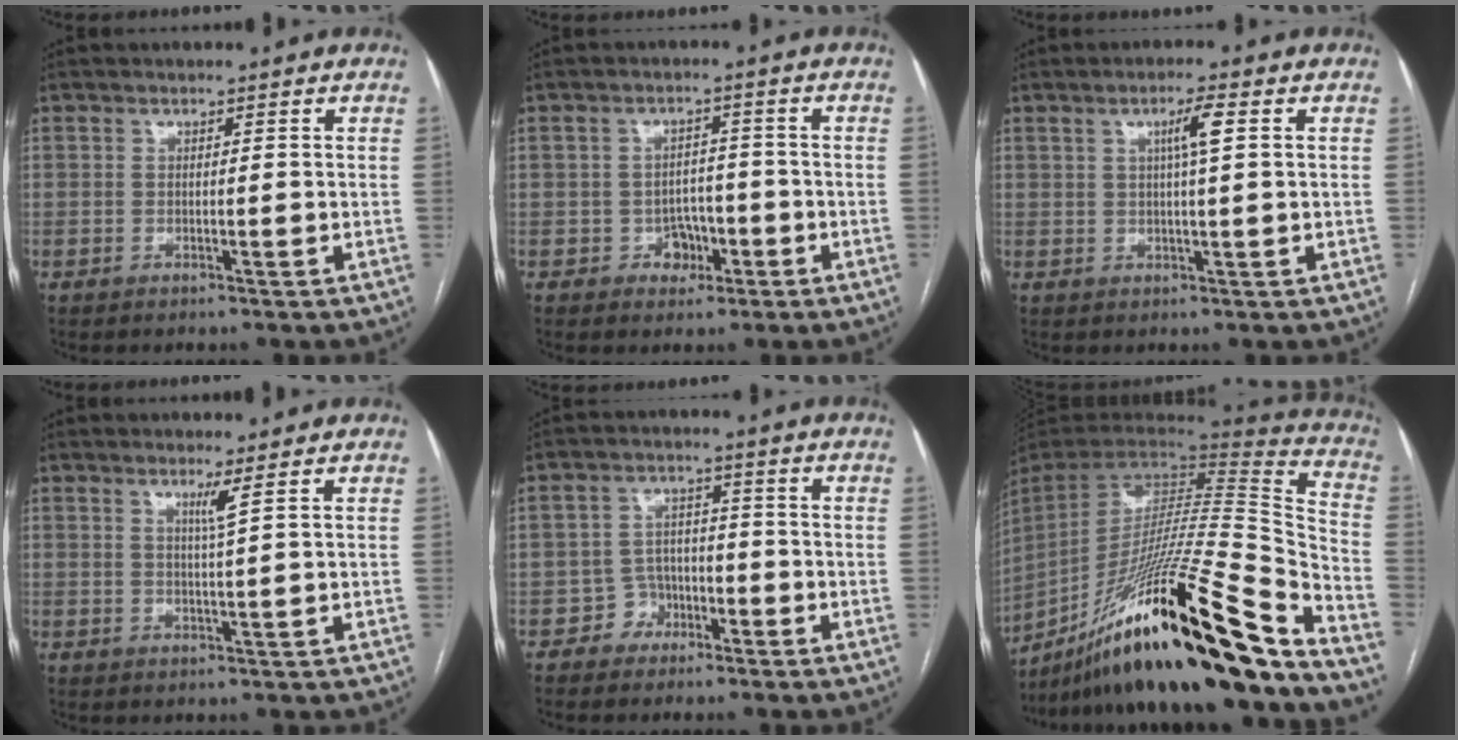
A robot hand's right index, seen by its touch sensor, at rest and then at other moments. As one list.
[{"total": 3.8, "force": [-1.5, 3.2, 1.5], "torque": [-0.015, 0.011, -0.017]}, {"total": 3.9, "force": [1.3, 0.1, 3.7], "torque": [-0.065, 0.001, 0.021]}, {"total": 2.2, "force": [1.2, -0.8, 1.7], "torque": [-0.036, -0.013, 0.024]}, {"total": 4.0, "force": [-2.2, 3.4, 0.3], "torque": [0.002, 0.016, -0.040]}, {"total": 36.3, "force": [-24.5, 2.7, 26.7], "torque": [-0.413, -0.051, -0.396]}]